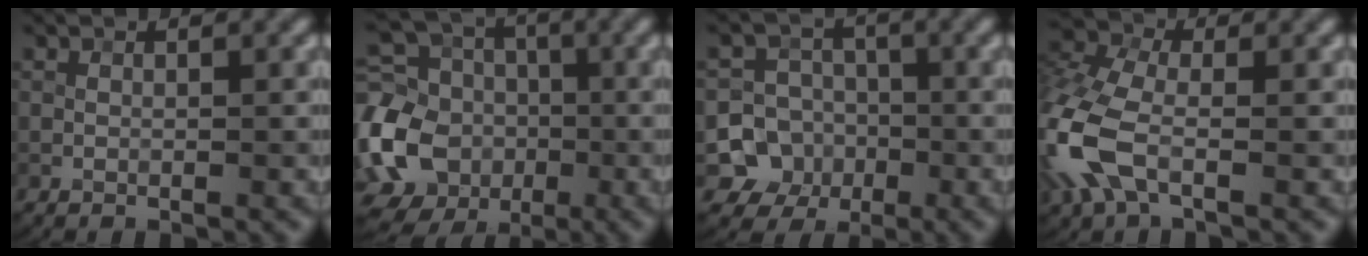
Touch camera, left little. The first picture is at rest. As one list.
[{"total": 12.7, "force": [-3.3, 10.5, 6.3], "torque": [-0.165, -0.012, -0.060]}, {"total": 7.9, "force": [-2.9, 7.2, 1.3], "torque": [-0.002, -0.006, -0.074]}, {"total": 7.5, "force": [-2.2, 4.3, 5.7], "torque": [-0.158, 0.002, -0.061]}]